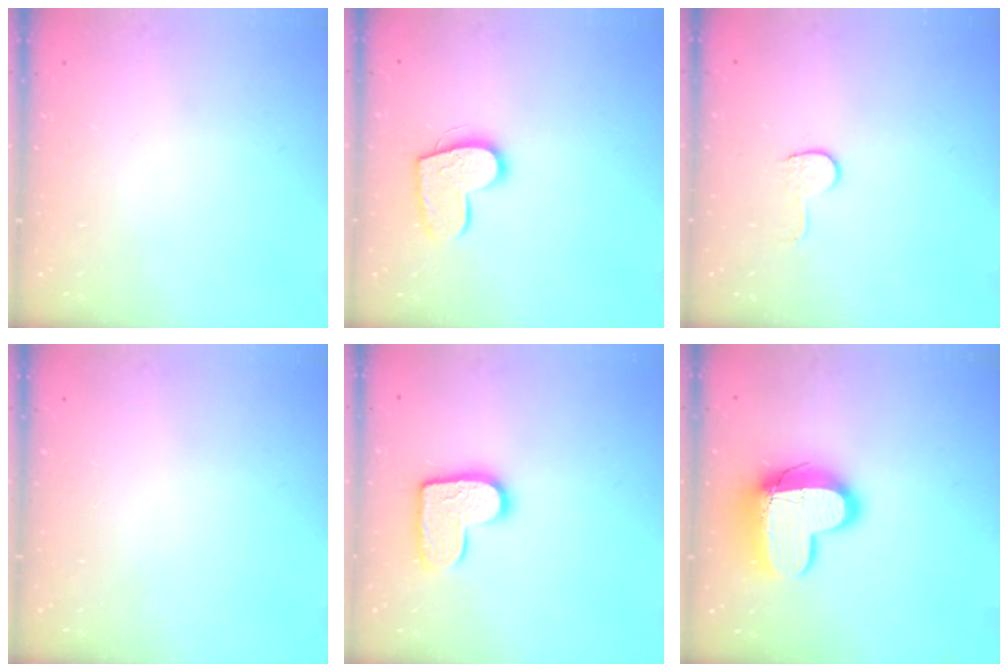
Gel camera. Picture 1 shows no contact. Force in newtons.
{"total": 13.3, "press": 13.3, "slide": 0.9}
{"total": 5.4, "press": 5.4, "slide": 0.5}
{"total": 0.0}
{"total": 12.8, "press": 12.8, "slide": 0.8}
{"total": 15.2, "press": 15.2, "slide": 1.4}